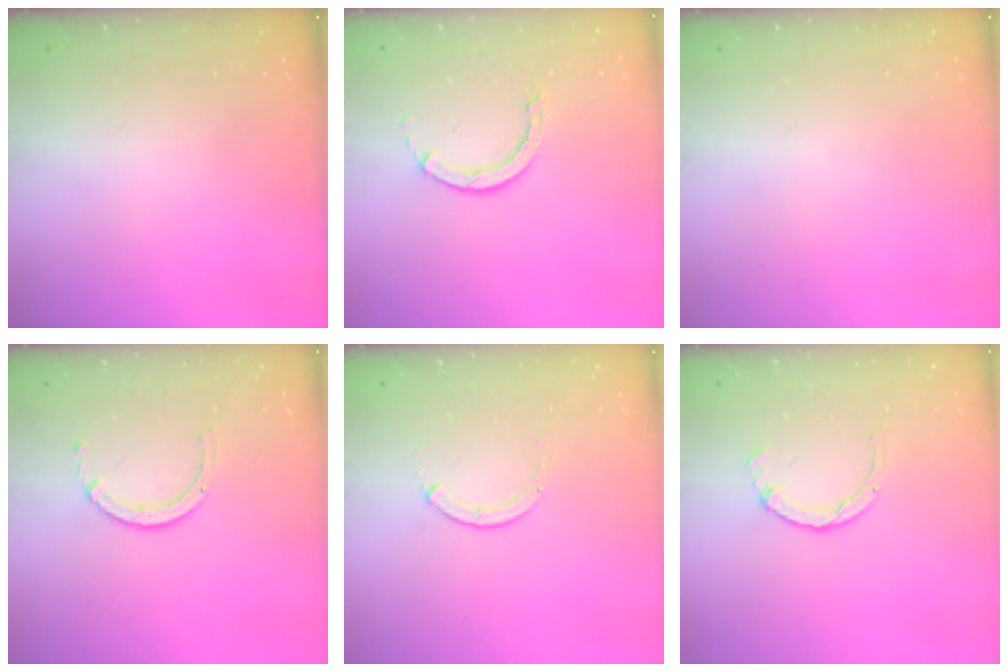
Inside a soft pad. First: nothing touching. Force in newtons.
{"total": 2.8, "press": 2.8, "slide": 0.3}
{"total": 0.0}
{"total": 2.5, "press": 2.5, "slide": 0.2}
{"total": 0.6, "press": 0.5, "slide": 0.1}
{"total": 2.6, "press": 2.6, "slide": 0.4}